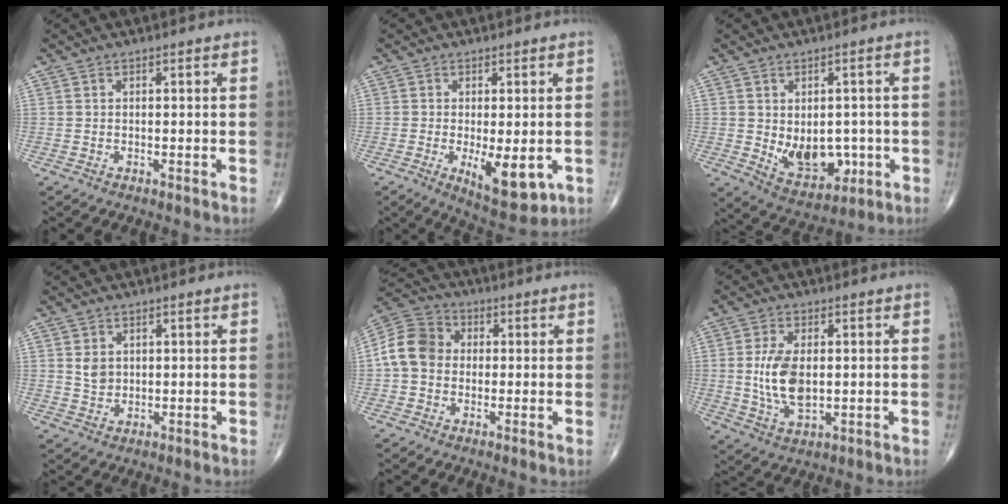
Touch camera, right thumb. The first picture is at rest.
{"total": 9.1, "force": [-2.3, 3.7, 8.1], "torque": [-0.108, -0.020, -0.027]}
{"total": 10.4, "force": [-1.4, 6.9, 7.6], "torque": [-0.072, -0.004, 0.000]}
{"total": 3.2, "force": [0.9, 2.5, 1.7], "torque": [-0.019, -0.007, 0.021]}
{"total": 9.5, "force": [0.0, 7.9, 5.2], "torque": [-0.087, 0.029, -0.014]}
{"total": 9.5, "force": [0.3, 5.1, 8.0], "torque": [-0.154, -0.009, 0.012]}